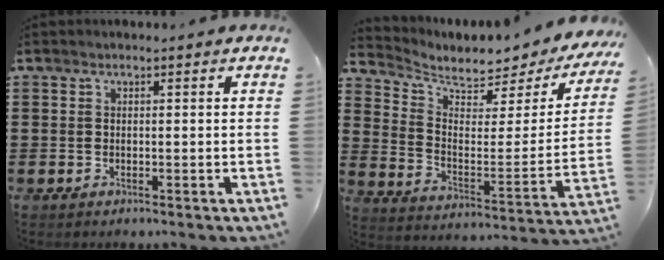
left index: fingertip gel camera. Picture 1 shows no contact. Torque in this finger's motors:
{"motor_torque": [-0.18, -0.76, 0.43, 0.08]}